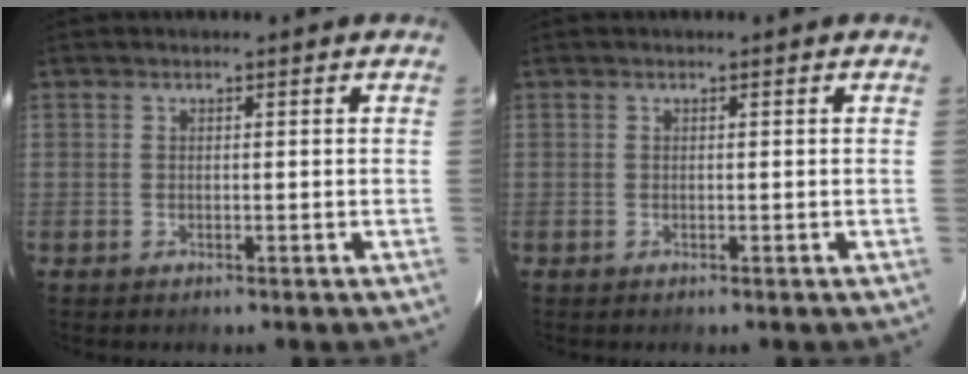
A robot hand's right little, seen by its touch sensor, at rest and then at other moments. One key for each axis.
{"total": 0.0}